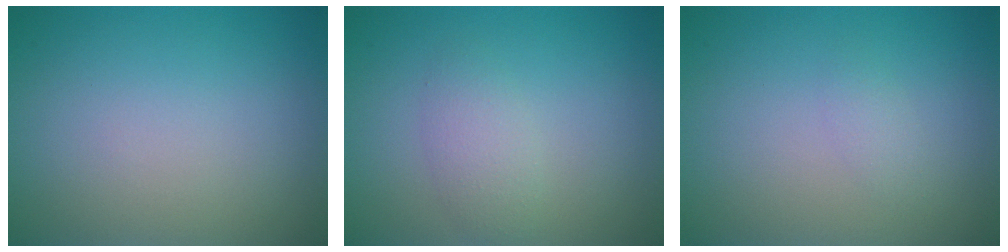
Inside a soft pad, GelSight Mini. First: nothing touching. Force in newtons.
{"total": 1.9, "press": 1.9, "slide": 0.1}
{"total": 0.9, "press": 0.9, "slide": 0.0}